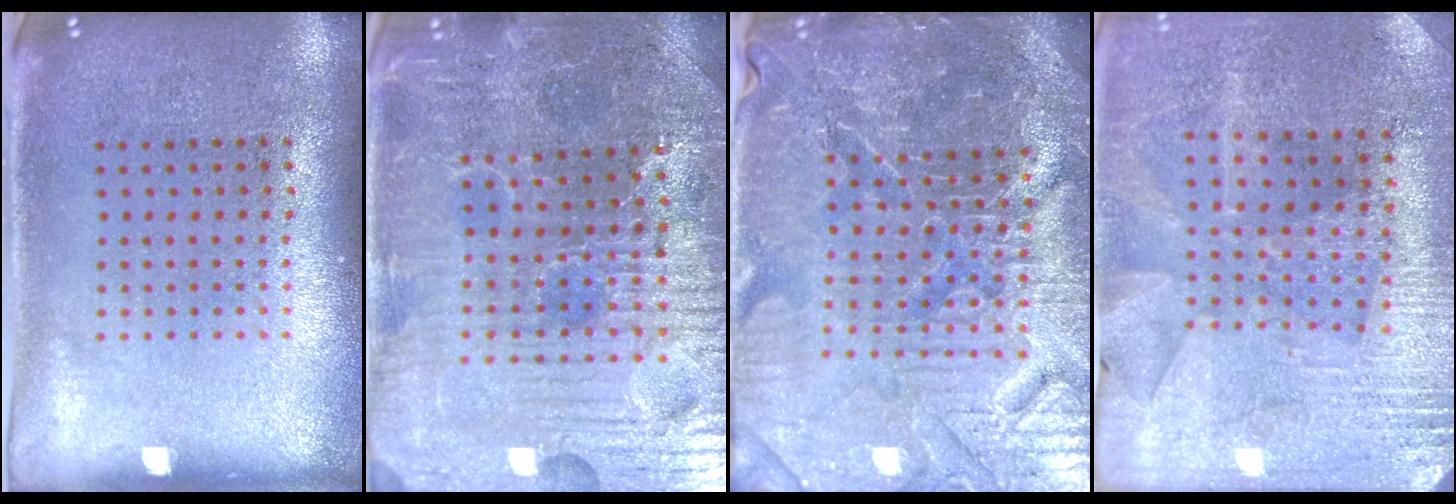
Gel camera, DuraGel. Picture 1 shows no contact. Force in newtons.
{"total": 4.8, "press": 4.7, "slide": 1.0}
{"total": 5.9, "press": 5.4, "slide": 2.2}
{"total": 2.8, "press": 2.7, "slide": 0.6}